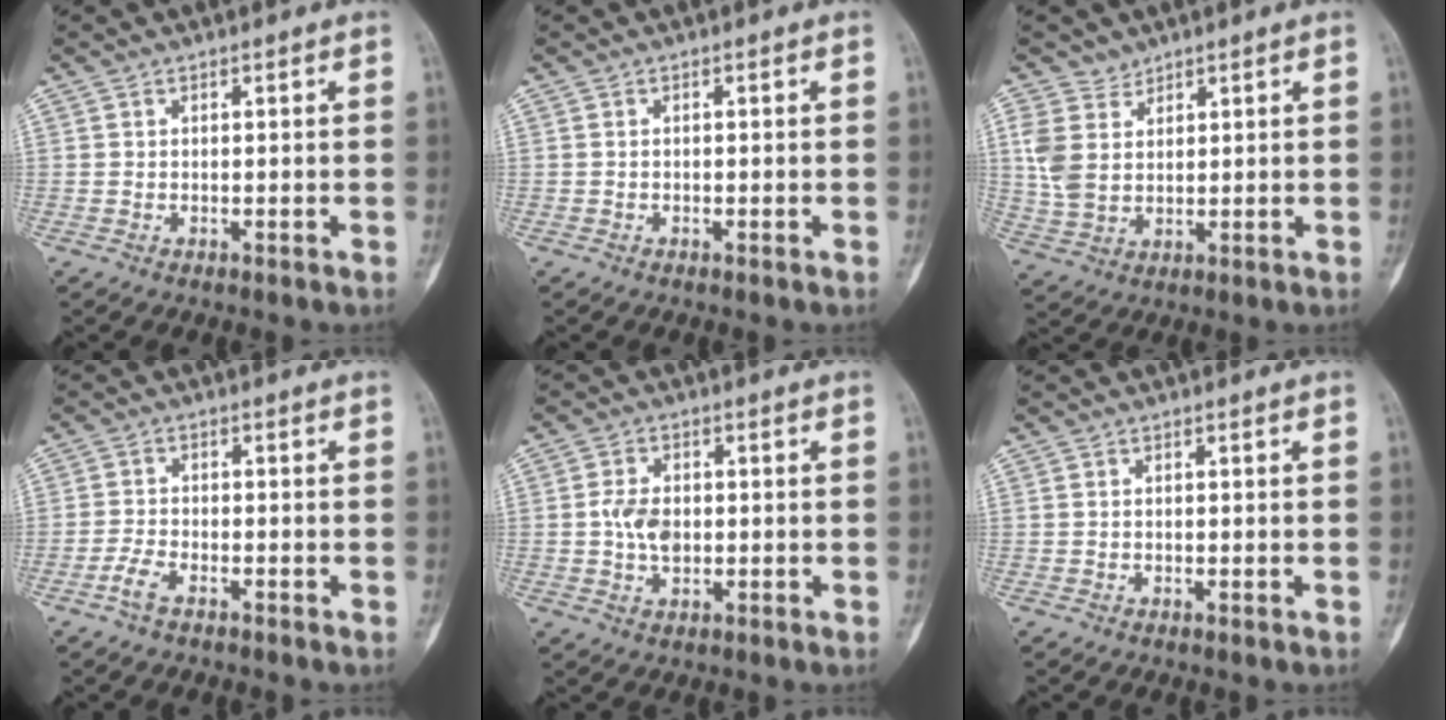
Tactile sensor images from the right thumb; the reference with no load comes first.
{"total": 0.0}
{"total": 6.3, "force": [3.5, 4.6, 2.7], "torque": [-0.046, -0.020, 0.082]}
{"total": 3.3, "force": [-2.2, 1.4, 2.0], "torque": [-0.048, 0.012, -0.045]}
{"total": 5.4, "force": [-0.4, 3.6, 4.0], "torque": [-0.069, 0.003, -0.008]}
{"total": 0.0}